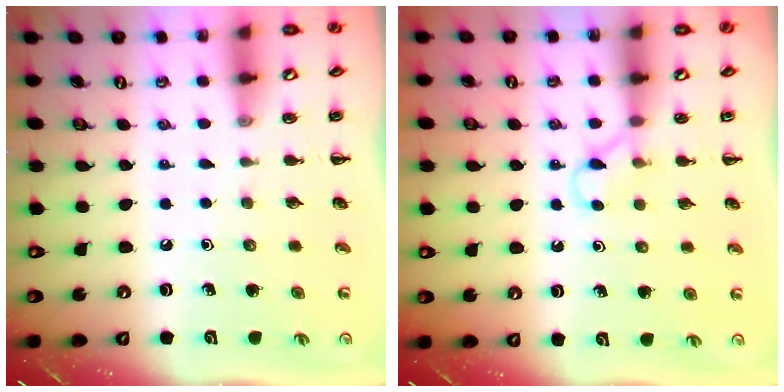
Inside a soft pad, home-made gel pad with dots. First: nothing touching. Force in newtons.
{"total": 2.9, "press": 2.7, "slide": 0.9}